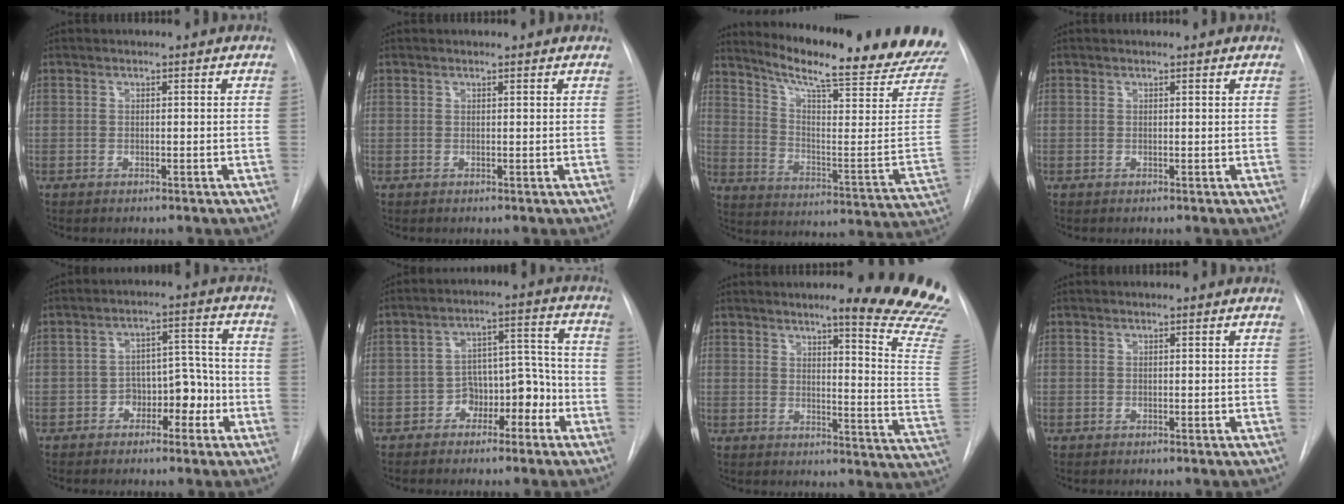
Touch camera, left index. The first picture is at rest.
{"total": 1.2, "force": [1.2, 0.2, 0.2], "torque": [-0.010, 0.007, 0.008]}
{"total": 24.7, "force": [21.5, 0.6, 12.0], "torque": [-0.187, -0.105, 0.277]}
{"total": 0.7, "force": [0.7, 0.1, 0.0], "torque": [-0.009, 0.003, 0.003]}
{"total": 6.5, "force": [-3.6, 3.5, 4.2], "torque": [-0.050, 0.027, -0.053]}
{"total": 7.4, "force": [-4.4, 4.1, 4.3], "torque": [-0.054, 0.035, -0.066]}
{"total": 16.6, "force": [14.5, -0.8, 8.1], "torque": [-0.092, -0.131, 0.151]}
{"total": 0.0}